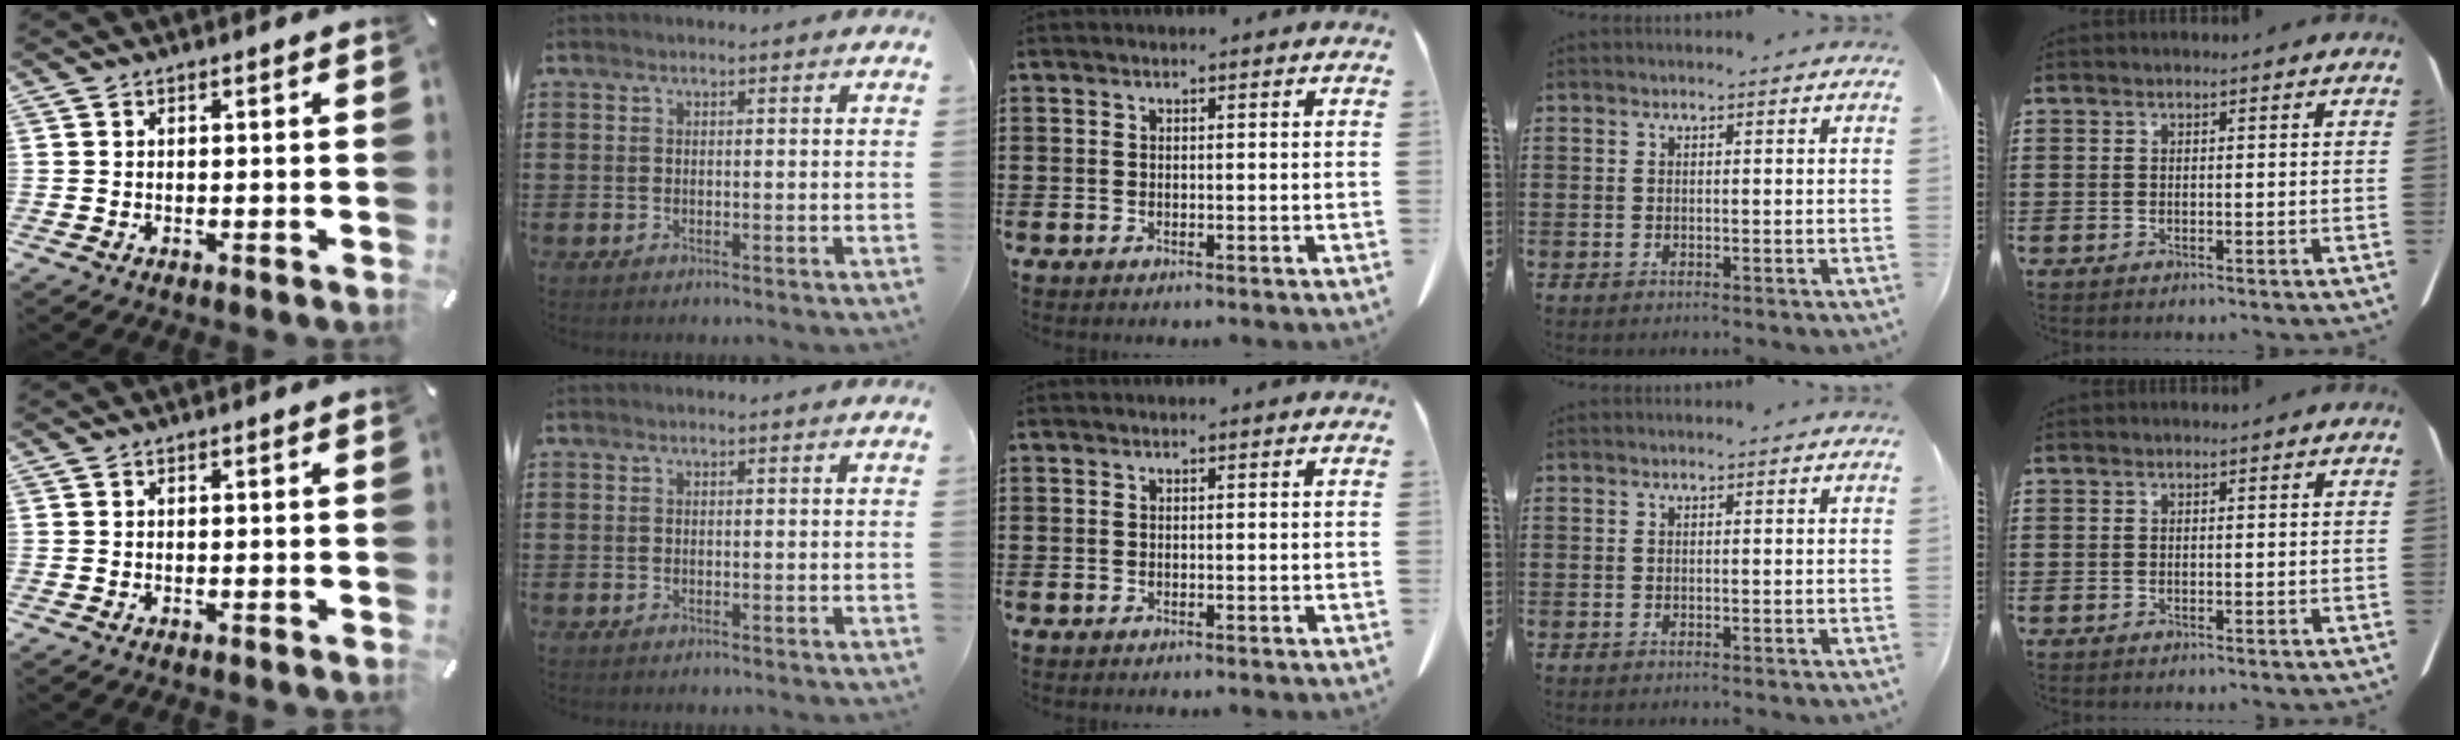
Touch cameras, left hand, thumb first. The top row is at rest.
{}